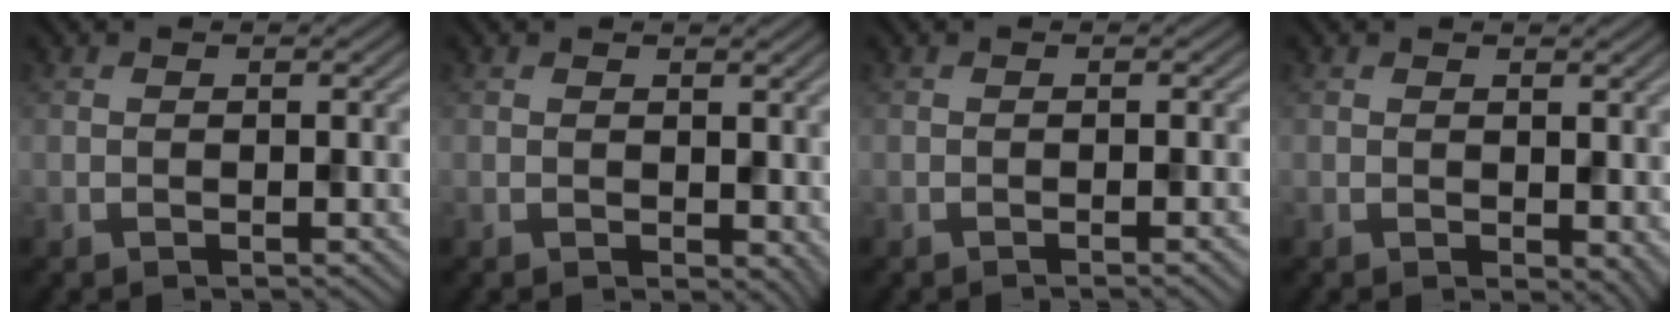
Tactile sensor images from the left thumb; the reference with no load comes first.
{"total": 1.9, "force": [0.5, 1.3, 1.3], "torque": [-0.019, -0.006, 0.011]}
{"total": 1.2, "force": [-0.4, 0.2, 1.1], "torque": [-0.011, 0.001, -0.011]}
{"total": 2.5, "force": [0.1, 1.6, 1.9], "torque": [-0.024, -0.007, 0.007]}